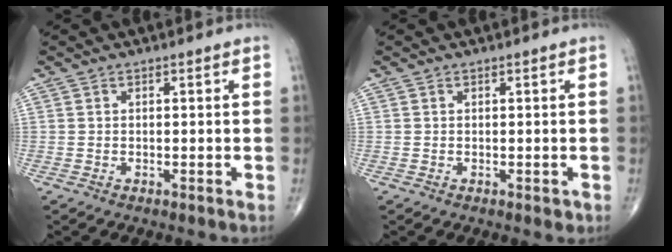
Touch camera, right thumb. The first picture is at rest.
{"total": 0.8, "force": [0.0, 0.5, 0.6], "torque": [-0.004, 0.000, 0.002]}